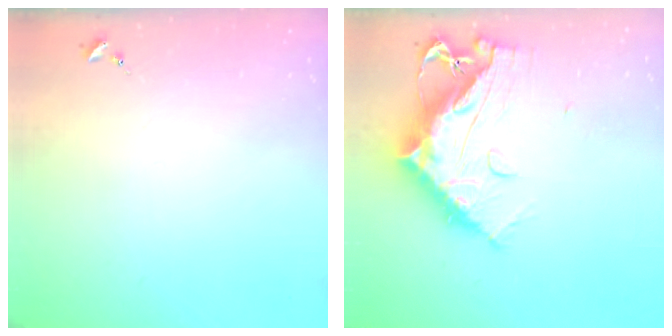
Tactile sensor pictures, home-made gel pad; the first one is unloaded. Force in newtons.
{"total": 16.4, "press": 16.3, "slide": 1.5}